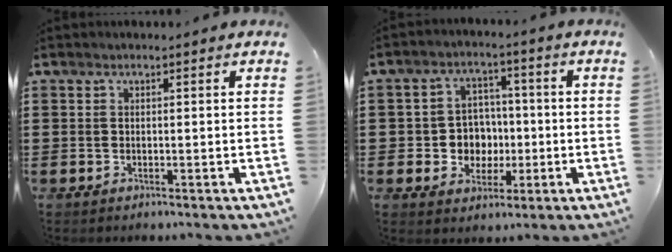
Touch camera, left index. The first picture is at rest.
{"total": 6.0, "force": [-0.4, 5.6, 2.0], "torque": [-0.051, 0.014, -0.009]}